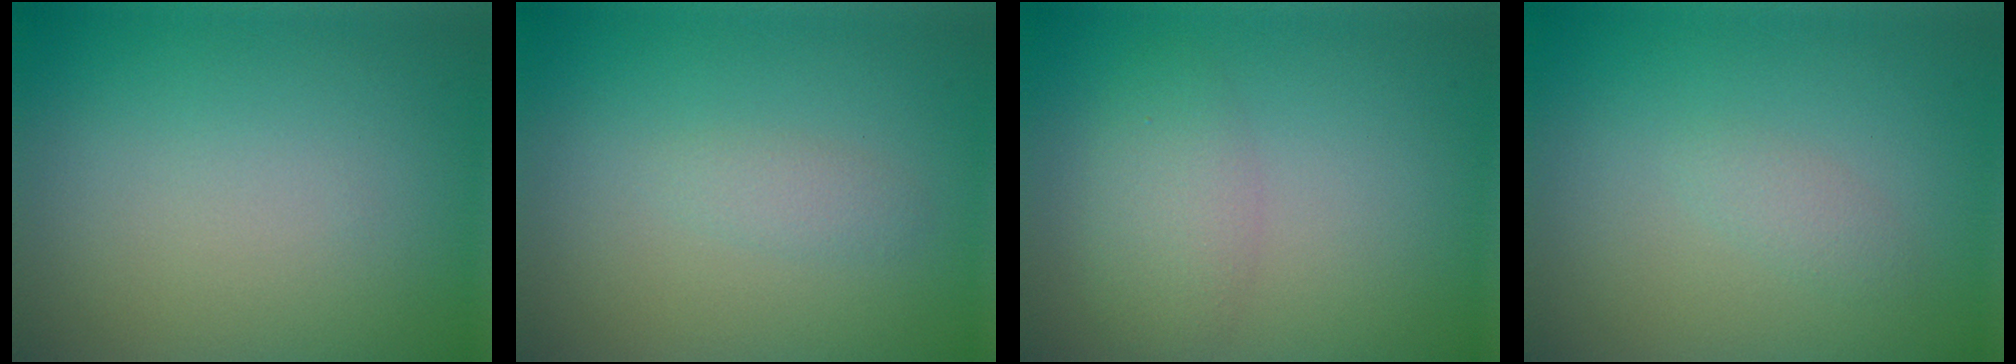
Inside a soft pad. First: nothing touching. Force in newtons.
{"total": 1.0, "press": 1.0, "slide": 0.0}
{"total": 2.8, "press": 2.8, "slide": 0.1}
{"total": 1.1, "press": 1.1, "slide": 0.1}